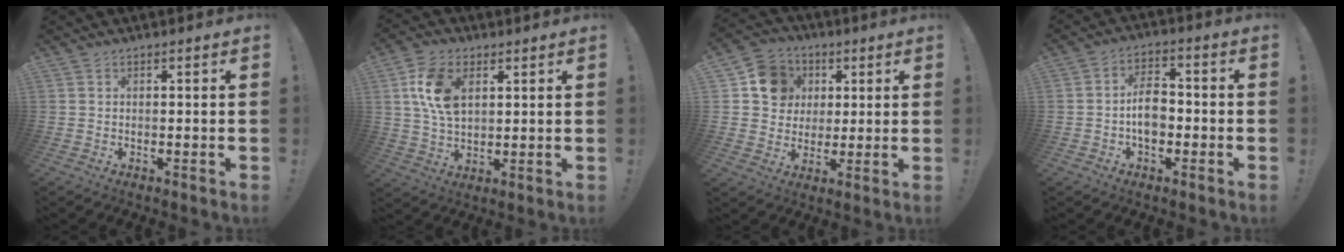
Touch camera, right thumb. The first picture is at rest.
{"total": 12.6, "force": [4.2, 8.1, 8.7], "torque": [-0.172, 0.003, 0.078]}
{"total": 12.0, "force": [3.5, 10.8, 3.9], "torque": [-0.040, -0.009, 0.071]}
{"total": 8.2, "force": [-1.8, 5.5, 5.8], "torque": [-0.104, 0.014, -0.031]}